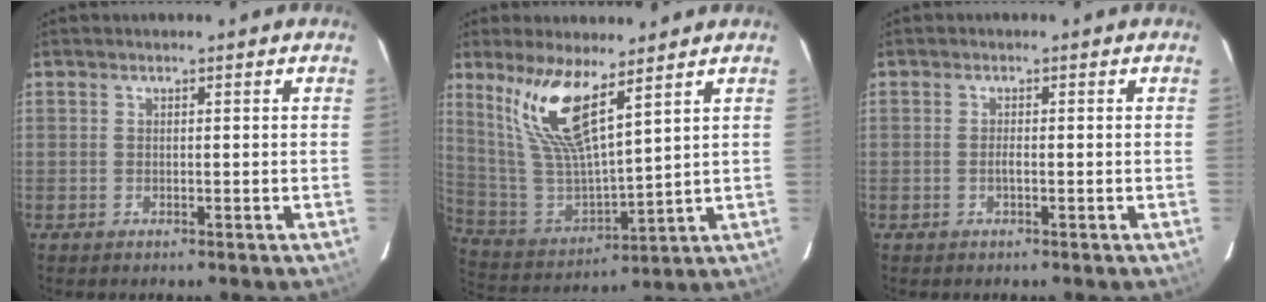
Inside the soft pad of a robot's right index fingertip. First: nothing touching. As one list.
[{"total": 13.8, "force": [8.7, 2.8, 10.4], "torque": [-0.199, 0.001, 0.190]}, {"total": 1.1, "force": [-0.4, 0.2, 1.0], "torque": [-0.019, 0.001, -0.008]}]